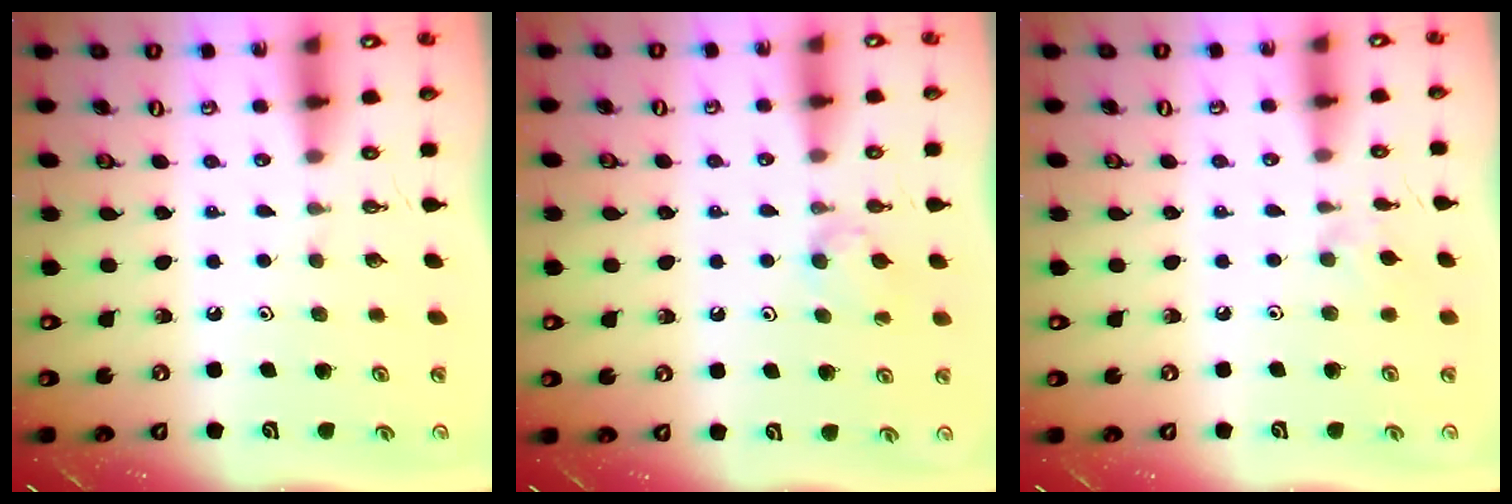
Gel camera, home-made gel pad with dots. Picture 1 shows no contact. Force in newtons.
{"total": 5.8, "press": 5.8, "slide": 0.7}
{"total": 4.1, "press": 4.0, "slide": 0.6}